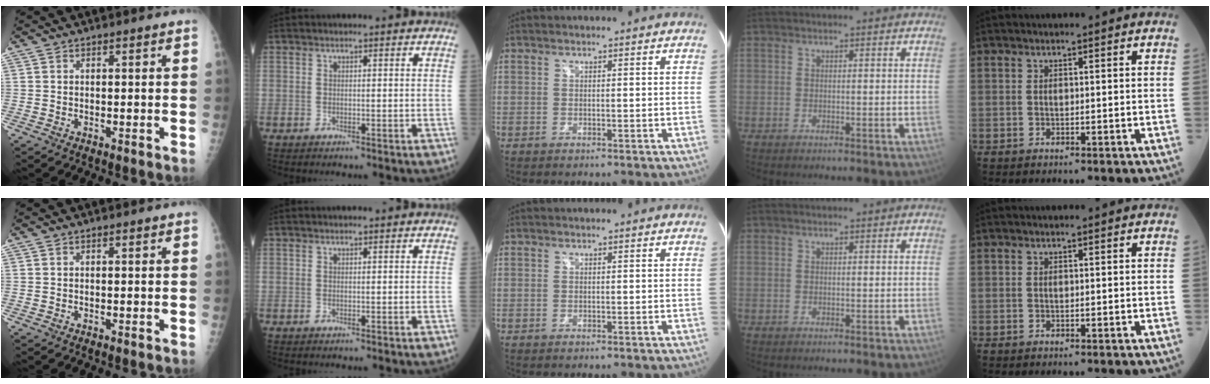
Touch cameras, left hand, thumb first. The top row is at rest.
{"index": {"total": 0.6, "force": [0.6, 0.0, 0.2], "torque": [-0.001, 0.007, 0.010]}}